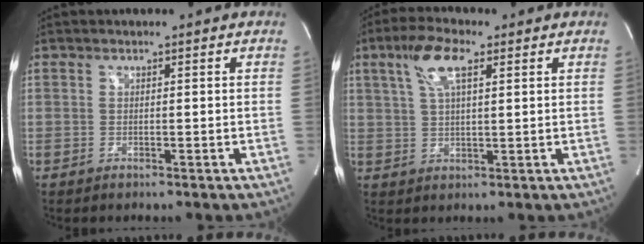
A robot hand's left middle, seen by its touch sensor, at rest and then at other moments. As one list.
[{"total": 7.0, "force": [3.3, 1.8, 5.9], "torque": [-0.122, 0.016, 0.063]}]